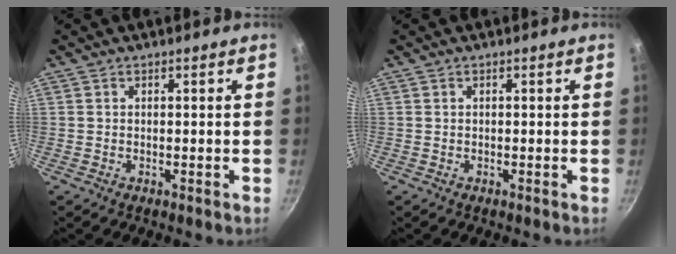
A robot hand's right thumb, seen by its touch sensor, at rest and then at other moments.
{"total": 0.0}